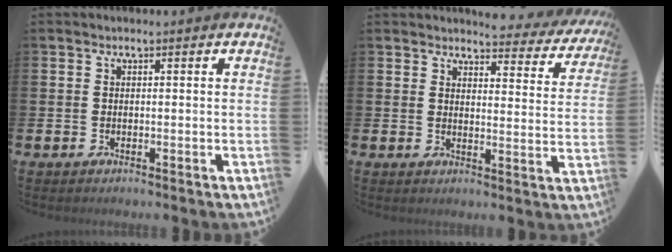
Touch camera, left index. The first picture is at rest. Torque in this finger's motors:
{"motor_torque": [0.99, -1.15, 0.16, 0.01]}